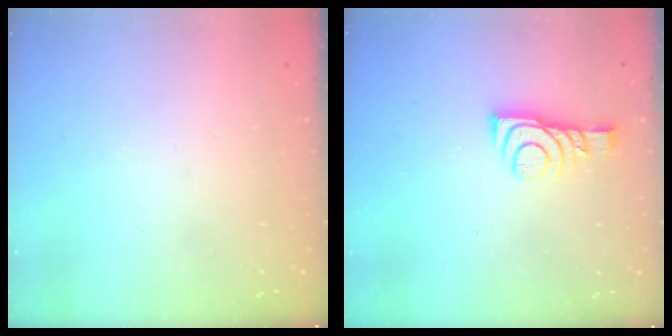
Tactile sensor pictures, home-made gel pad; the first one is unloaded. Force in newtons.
{"total": 9.1, "press": 9.1, "slide": 0.4}